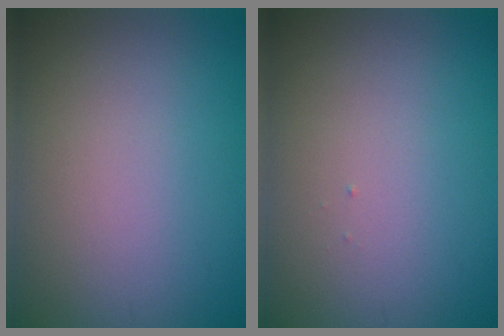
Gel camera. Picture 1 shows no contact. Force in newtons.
{"total": 0.0}